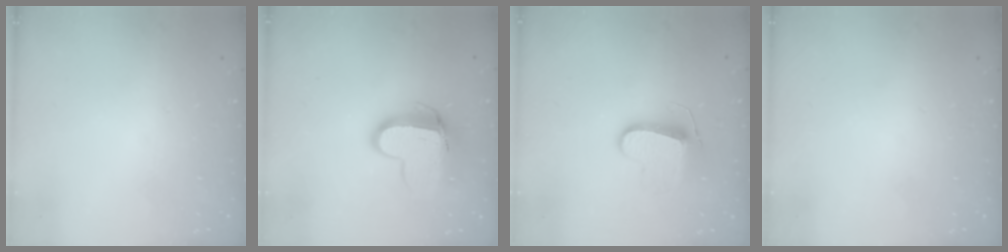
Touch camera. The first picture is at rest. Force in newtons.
{"total": 12.4, "press": 12.4, "slide": 1.2}
{"total": 9.7, "press": 9.7, "slide": 0.4}
{"total": 0.0}